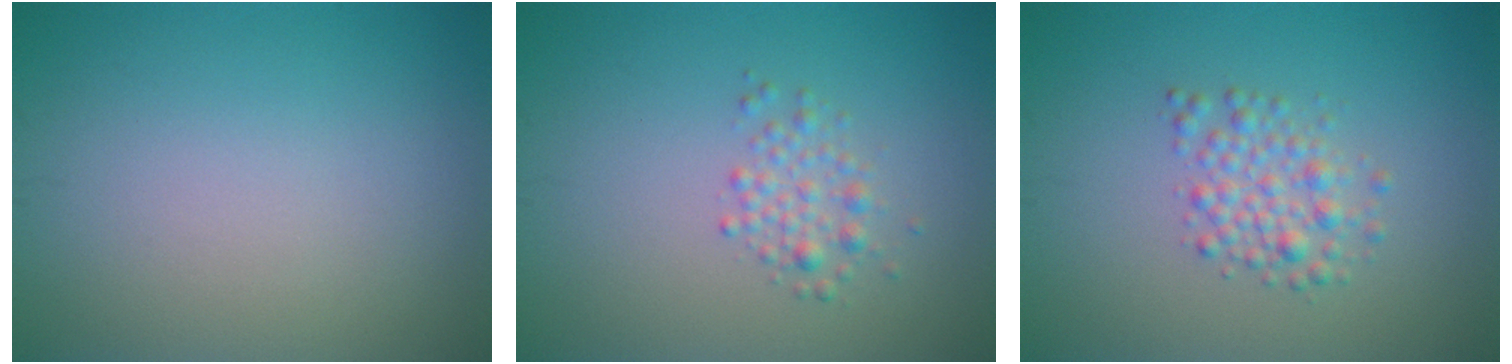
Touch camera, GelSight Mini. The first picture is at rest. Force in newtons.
{"total": 1.8, "press": 1.8, "slide": 0.1}
{"total": 2.5, "press": 2.5, "slide": 0.0}